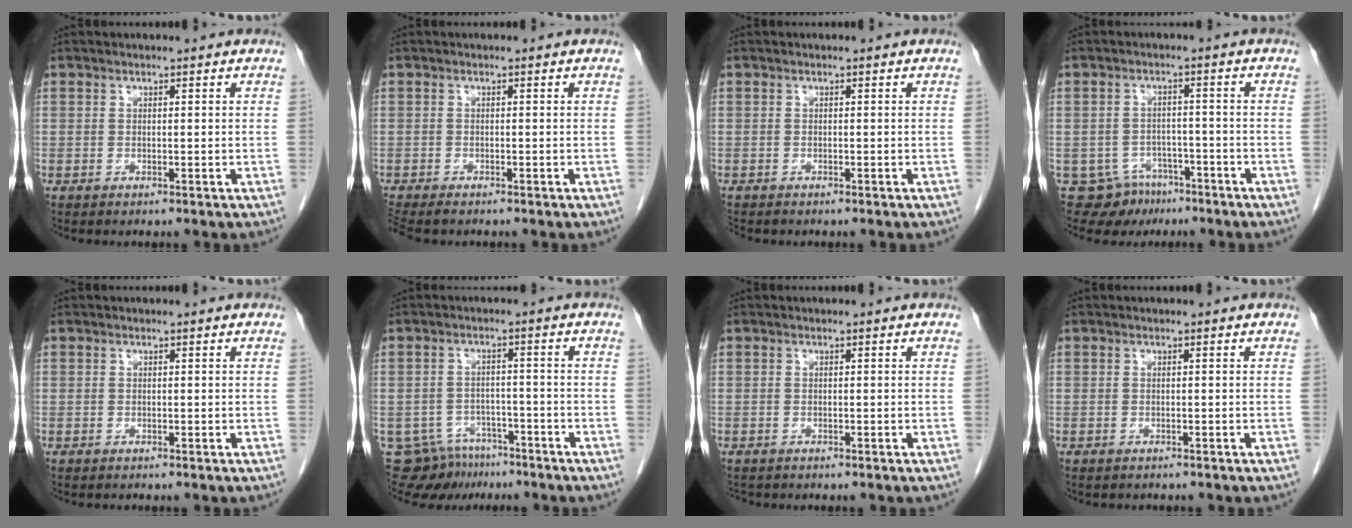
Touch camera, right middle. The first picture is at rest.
{"total": 3.6, "force": [-3.1, 0.9, 1.7], "torque": [-0.026, -0.010, -0.050]}
{"total": 1.3, "force": [-1.2, 0.5, 0.4], "torque": [-0.008, -0.002, -0.018]}
{"total": 6.4, "force": [-4.3, 4.7, 0.3], "torque": [0.002, 0.011, -0.059]}
{"total": 0.0}
{"total": 9.6, "force": [-7.9, 5.4, 1.0], "torque": [-0.023, 0.009, -0.110]}
{"total": 0.9, "force": [-0.8, 0.3, 0.1], "torque": [-0.011, -0.004, -0.012]}
{"total": 0.9, "force": [-0.8, 0.4, 0.0], "torque": [-0.011, -0.002, -0.012]}